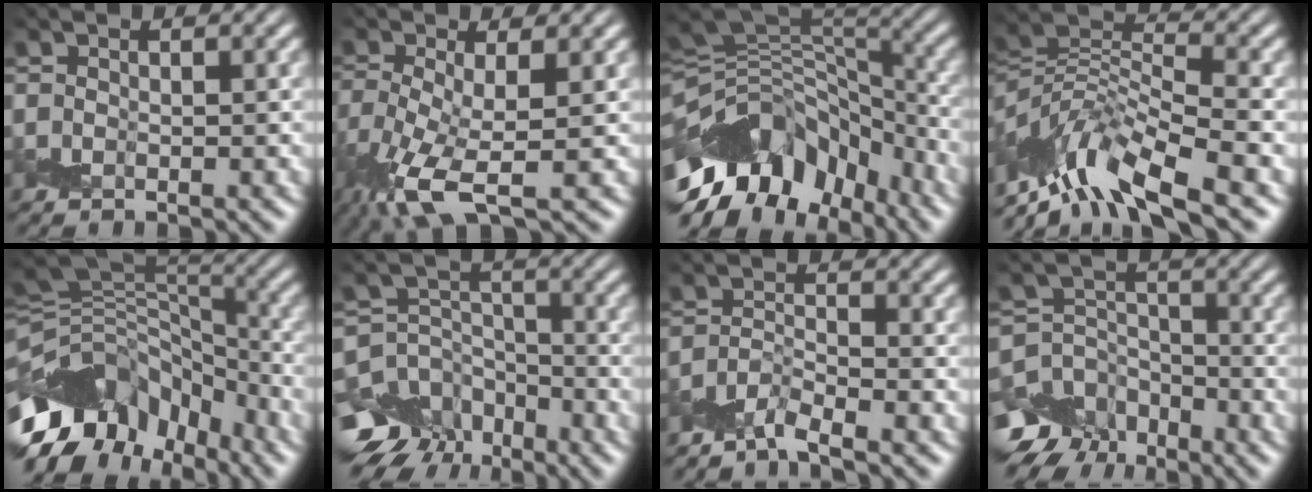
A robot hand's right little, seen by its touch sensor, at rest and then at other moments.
{"total": 7.3, "force": [-3.0, 2.2, 6.3], "torque": [-0.147, -0.018, -0.062]}
{"total": 11.3, "force": [-6.4, 6.1, 7.0], "torque": [-0.131, 0.027, -0.122]}
{"total": 8.9, "force": [-6.5, 2.0, 5.9], "torque": [-0.094, 0.007, -0.134]}
{"total": 12.3, "force": [-7.7, 6.6, 6.9], "torque": [-0.130, 0.041, -0.140]}
{"total": 10.3, "force": [-6.8, 7.3, 2.6], "torque": [-0.052, -0.027, -0.121]}
{"total": 2.6, "force": [-2.5, -0.4, 0.5], "torque": [-0.012, -0.001, -0.057]}
{"total": 8.6, "force": [-5.8, 6.0, 2.2], "torque": [-0.033, -0.018, -0.112]}